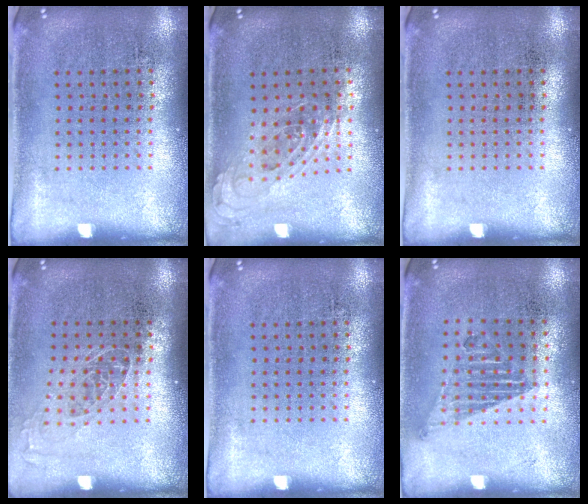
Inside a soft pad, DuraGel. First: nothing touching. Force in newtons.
{"total": 0.8, "press": 0.8, "slide": 0.3}
{"total": 0.0}
{"total": 1.1, "press": 0.9, "slide": 0.5}
{"total": 0.0}
{"total": 1.0, "press": 0.9, "slide": 0.4}